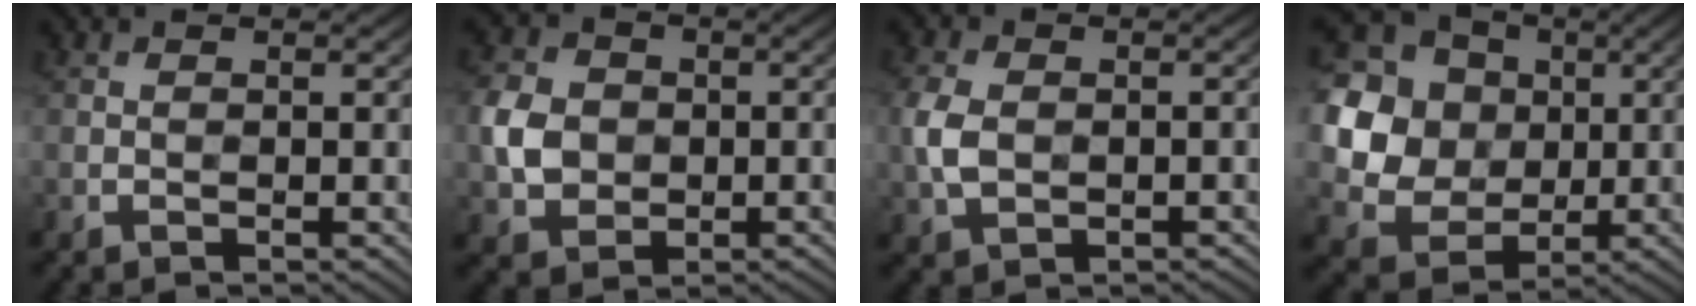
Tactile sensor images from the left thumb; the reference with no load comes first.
{"total": 5.9, "force": [-0.5, 5.1, 2.9], "torque": [-0.070, 0.001, -0.020]}
{"total": 5.0, "force": [-0.7, 3.5, 3.5], "torque": [-0.090, -0.005, -0.016]}
{"total": 16.3, "force": [3.1, 14.5, 6.7], "torque": [-0.257, 0.036, 0.058]}